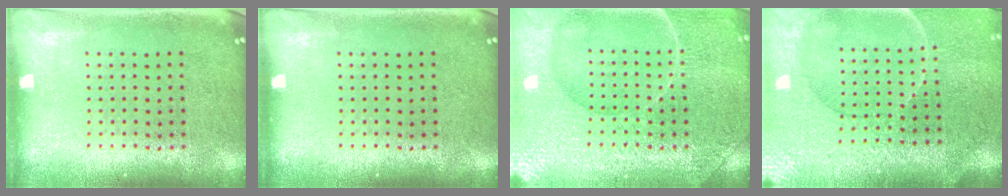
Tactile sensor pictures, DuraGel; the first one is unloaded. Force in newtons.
{"total": 0.0}
{"total": 4.4, "press": 4.4, "slide": 0.4}
{"total": 3.8, "press": 3.6, "slide": 1.3}